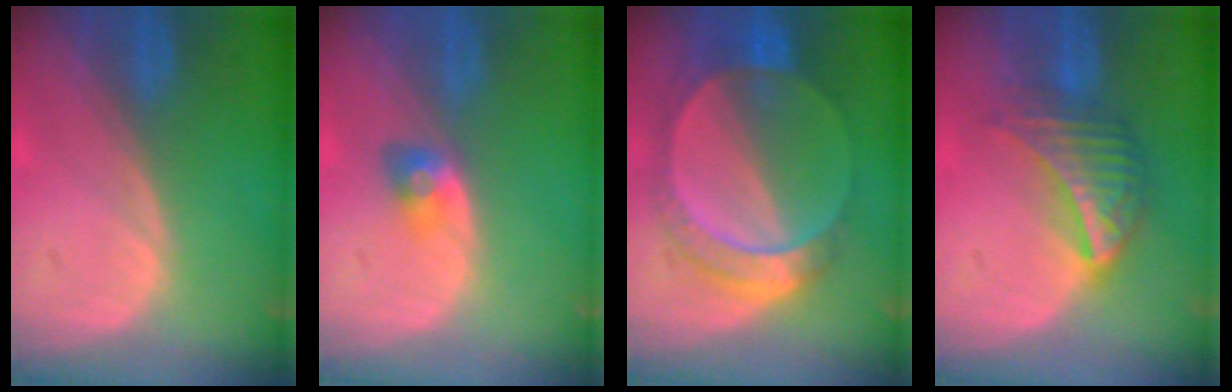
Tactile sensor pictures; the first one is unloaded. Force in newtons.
{"total": 2.9, "press": 2.5, "slide": 1.6}
{"total": 7.8, "press": 7.5, "slide": 2.0}
{"total": 7.5, "press": 6.6, "slide": 3.6}